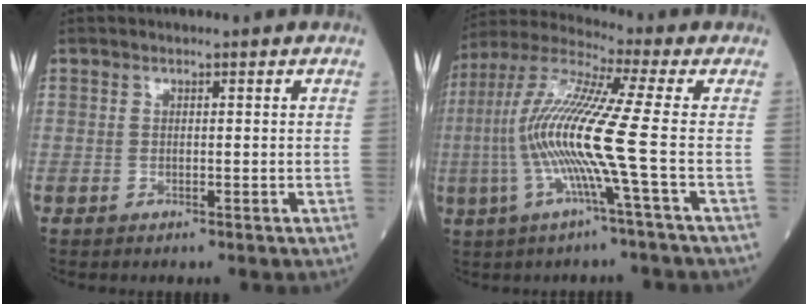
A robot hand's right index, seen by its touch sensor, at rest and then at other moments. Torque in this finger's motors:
{"motor_torque": [2.03, -0.11, 1.06, 0.21]}